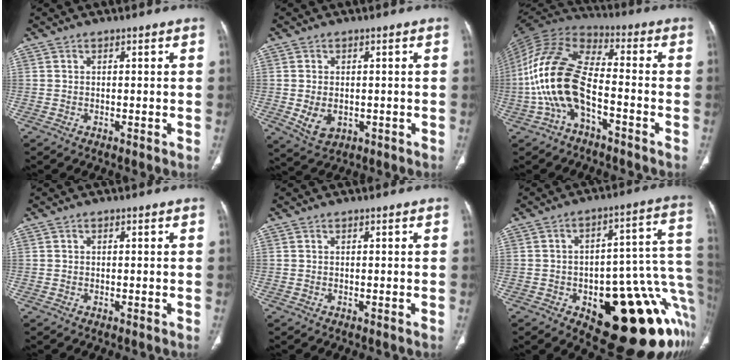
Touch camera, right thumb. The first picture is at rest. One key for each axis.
{"total": 5.3, "fx": -0.8, "fy": 3.8, "fz": 3.6, "tx": -0.060, "ty": -0.004, "tz": 0.002}
{"total": 16.4, "fx": -4.8, "fy": 8.3, "fz": 13.3, "tx": -0.280, "ty": 0.049, "tz": -0.093}
{"total": 0.0}
{"total": 0.0}
{"total": 26.6, "fx": -8.9, "fy": 11.4, "fz": 22.3, "tx": -0.191, "ty": 0.054, "tz": -0.105}